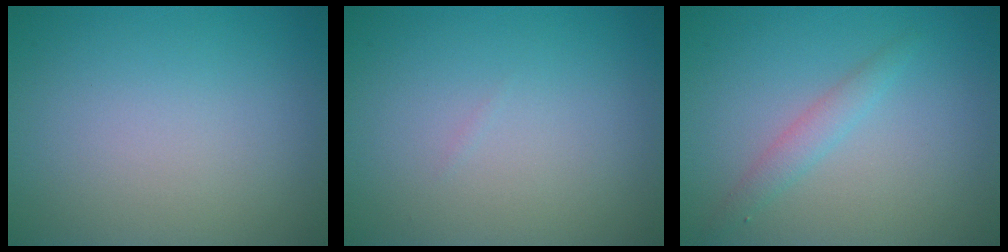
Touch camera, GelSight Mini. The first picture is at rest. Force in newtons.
{"total": 0.0}
{"total": 1.7, "press": 1.7, "slide": 0.0}